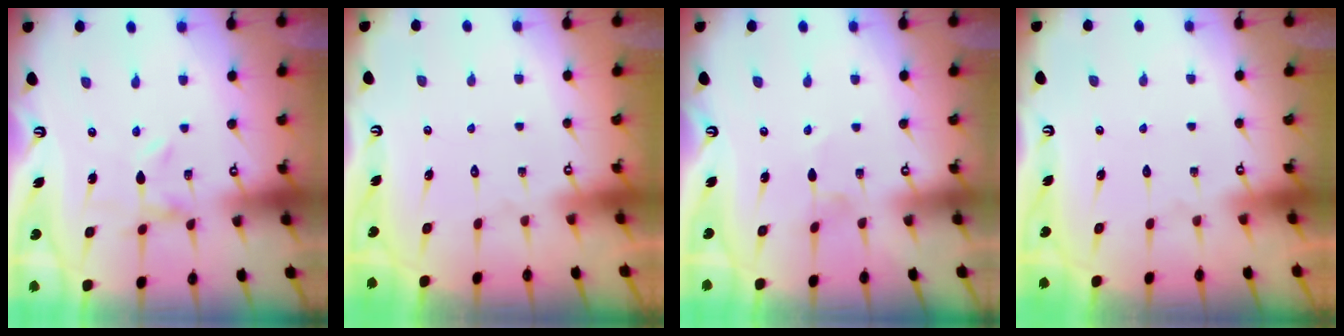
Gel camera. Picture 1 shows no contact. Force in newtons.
{"total": 1.7, "press": 1.7, "slide": 0.1}
{"total": 0.9, "press": 0.9, "slide": 0.2}
{"total": 1.8, "press": 1.8, "slide": 0.1}